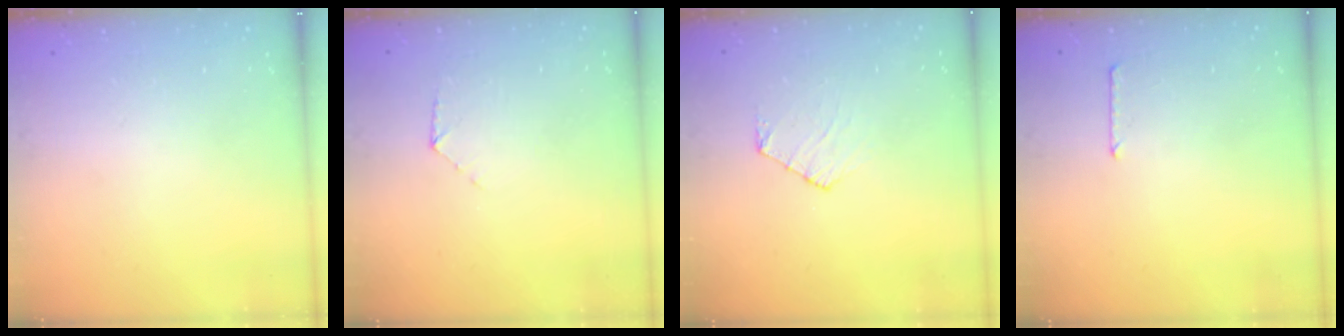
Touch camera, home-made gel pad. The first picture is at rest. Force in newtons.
{"total": 5.1, "press": 5.1, "slide": 0.4}
{"total": 7.2, "press": 7.2, "slide": 0.7}
{"total": 4.3, "press": 4.3, "slide": 0.4}